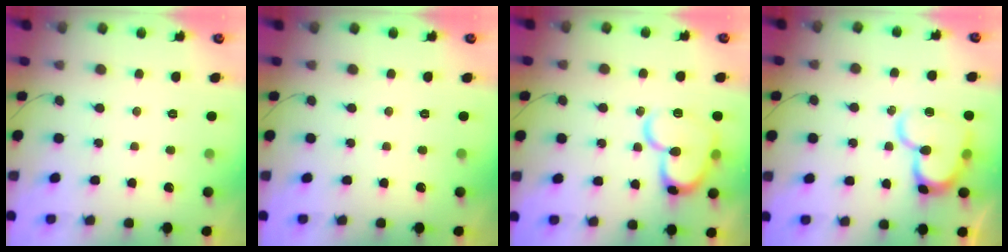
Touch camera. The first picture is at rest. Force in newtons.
{"total": 0.0}
{"total": 16.5, "press": 16.4, "slide": 2.0}
{"total": 16.3, "press": 16.2, "slide": 1.6}